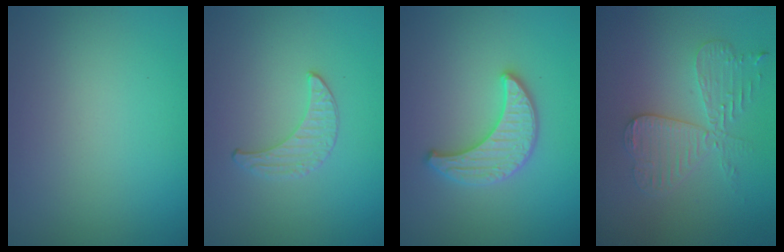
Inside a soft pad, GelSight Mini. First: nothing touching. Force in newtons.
{"total": 1.0, "press": 1.0, "slide": 0.3}
{"total": 3.3, "press": 3.2, "slide": 0.3}
{"total": 4.4, "press": 3.8, "slide": 2.2}